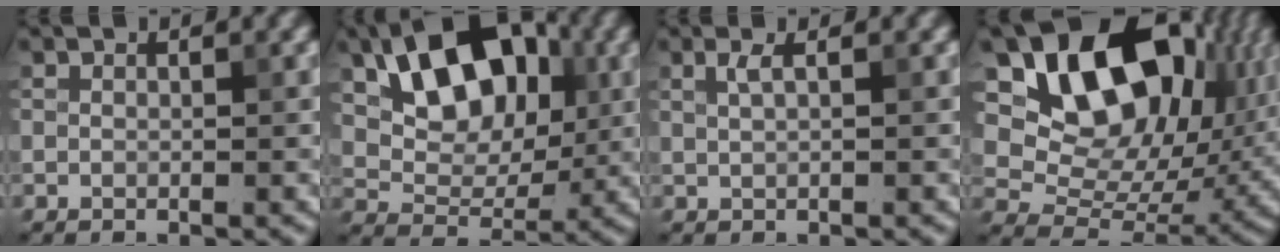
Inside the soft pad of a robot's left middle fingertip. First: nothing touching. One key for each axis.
{"total": 10.4, "fx": 3.5, "fy": 6.6, "fz": 7.2, "tx": -0.115, "ty": 0.008, "tz": 0.047}
{"total": 1.3, "fx": 0.6, "fy": 0.4, "fz": 1.1, "tx": -0.020, "ty": 0.001, "tz": 0.011}
{"total": 15.3, "fx": 6.4, "fy": 9.8, "fz": 9.8, "tx": -0.157, "ty": 0.017, "tz": 0.119}